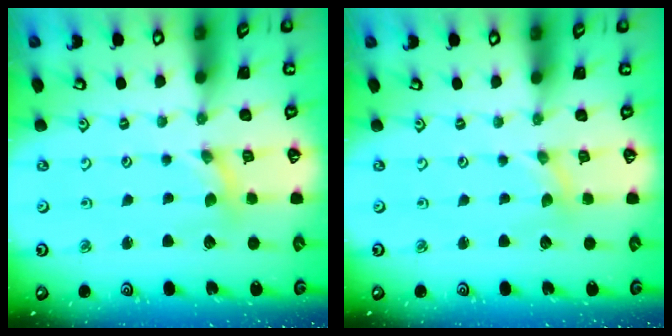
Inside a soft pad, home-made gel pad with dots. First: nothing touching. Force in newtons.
{"total": 0.0}